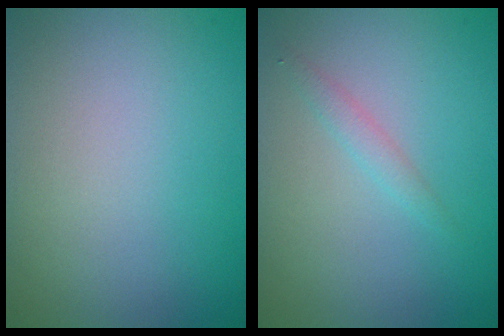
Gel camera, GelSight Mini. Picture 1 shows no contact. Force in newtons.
{"total": 1.0, "press": 1.0, "slide": 0.1}